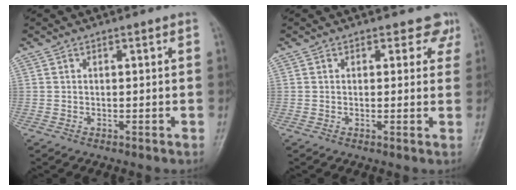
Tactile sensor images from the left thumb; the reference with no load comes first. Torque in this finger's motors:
{"motor_torque": [-0.11, -0.03, -0.26, -0.03, 0.03]}